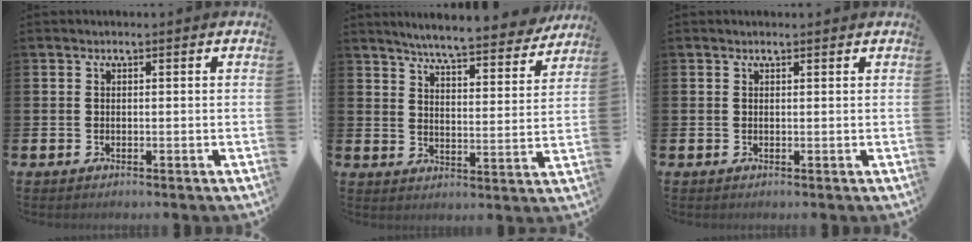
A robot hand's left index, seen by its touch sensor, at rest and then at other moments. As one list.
[{"total": 6.7, "force": [6.4, 0.3, 1.9], "torque": [-0.050, -0.048, 0.107]}, {"total": 0.5, "force": [0.5, 0.0, 0.2], "torque": [-0.003, 0.001, 0.009]}]